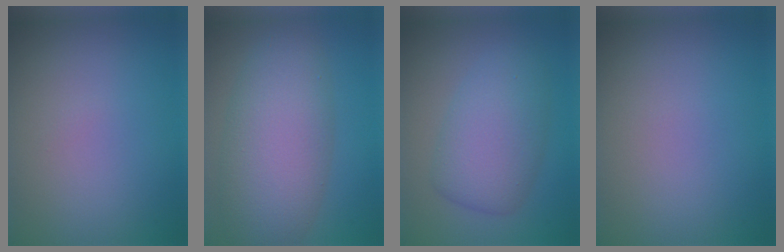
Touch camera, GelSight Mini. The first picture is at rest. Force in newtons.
{"total": 8.1, "press": 8.1, "slide": 0.2}
{"total": 5.5, "press": 5.5, "slide": 0.2}
{"total": 0.0}